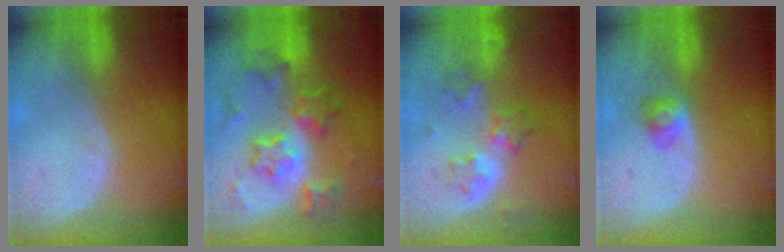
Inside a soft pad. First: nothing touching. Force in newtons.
{"total": 9.2, "press": 9.1, "slide": 0.8}
{"total": 6.1, "press": 5.6, "slide": 2.5}
{"total": 2.6, "press": 2.4, "slide": 0.9}